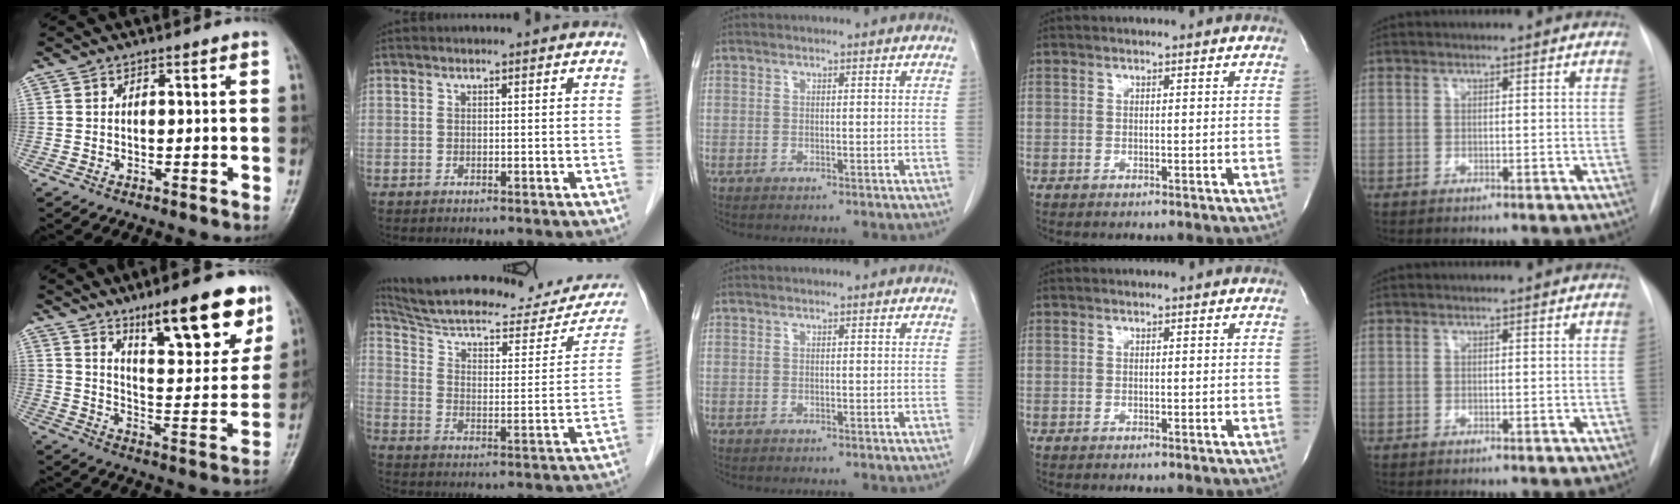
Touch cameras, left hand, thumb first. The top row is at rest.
{"thumb": {"total": 17.5, "force": [11.5, 5.2, 12.2], "torque": [-0.127, -0.066, 0.177]}, "index": {"total": 27.2, "force": [24.3, 6.2, 10.4], "torque": [-0.158, -0.024, 0.324]}}